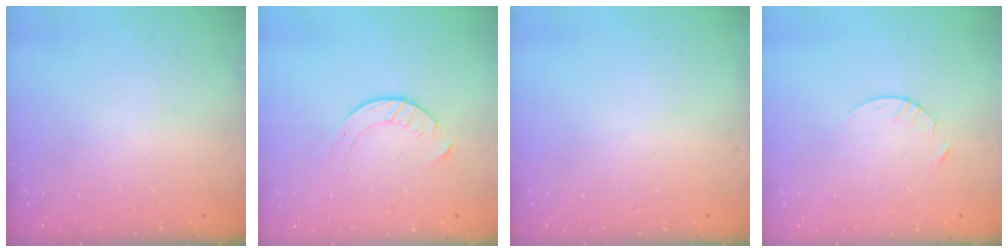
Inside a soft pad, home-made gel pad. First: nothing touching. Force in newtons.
{"total": 4.6, "press": 4.5, "slide": 0.6}
{"total": 0.0}
{"total": 2.9, "press": 2.9, "slide": 0.4}